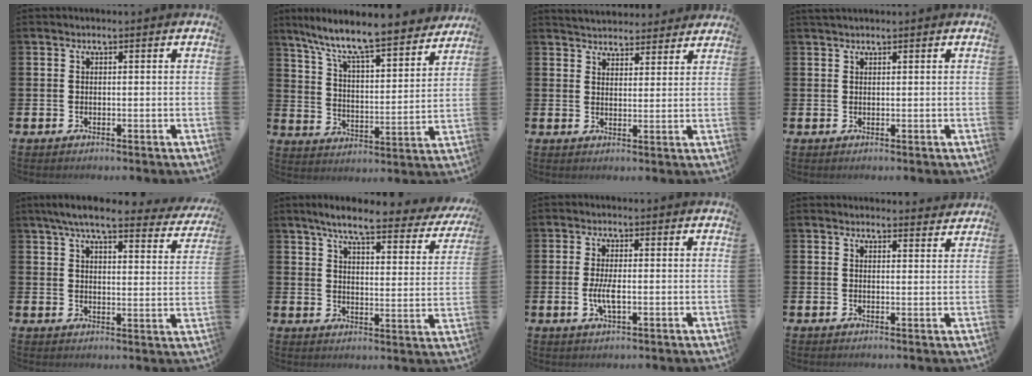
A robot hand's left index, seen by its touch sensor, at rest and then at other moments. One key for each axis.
{"total": 9.5, "fx": 8.7, "fy": 0.9, "fz": 3.7, "tx": -0.103, "ty": -0.067, "tz": 0.145}
{"total": 4.2, "fx": 4.1, "fy": 0.8, "fz": -0.3, "tx": -0.004, "ty": -0.024, "tz": 0.073}
{"total": 1.0, "fx": 0.9, "fy": 0.1, "fz": 0.2, "tx": -0.001, "ty": 0.000, "tz": 0.016}
{"total": 6.5, "fx": 5.8, "fy": 0.9, "fz": 2.8, "tx": -0.069, "ty": -0.029, "tz": 0.098}
{"total": 6.6, "fx": 5.6, "fy": 0.9, "fz": 3.4, "tx": -0.074, "ty": -0.038, "tz": 0.088}
{"total": 3.3, "fx": -0.5, "fy": 1.1, "fz": 3.0, "tx": -0.058, "ty": -0.004, "tz": -0.012}
{"total": 2.5, "fx": 2.5, "fy": 0.2, "fz": -0.1, "tx": 0.009, "ty": -0.018, "tz": 0.042}